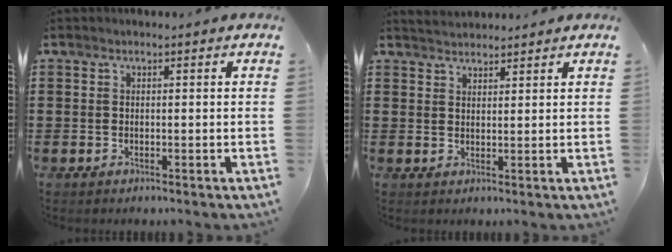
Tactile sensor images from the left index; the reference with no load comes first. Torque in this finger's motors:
{"motor_torque": [0.24, 0.26, 0.01, 0.01]}